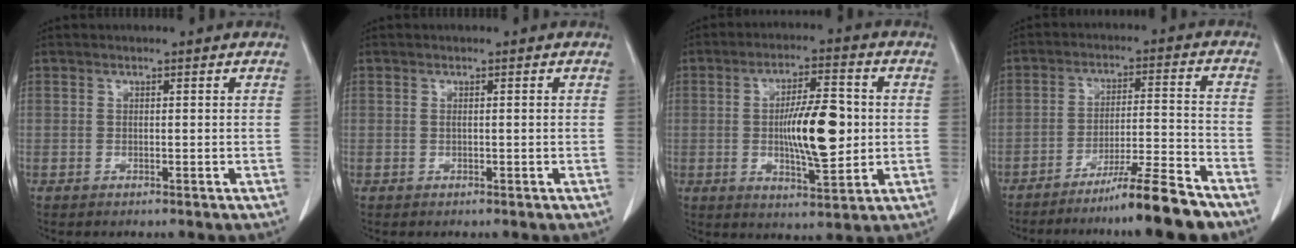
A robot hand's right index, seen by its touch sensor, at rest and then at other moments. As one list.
[{"total": 0.7, "force": [0.0, 0.1, 0.6], "torque": [-0.012, 0.003, 0.002]}, {"total": 11.2, "force": [-0.3, 2.8, 10.8], "torque": [-0.186, 0.000, -0.004]}, {"total": 10.7, "force": [-8.6, -0.8, 6.3], "torque": [-0.087, -0.008, -0.145]}]